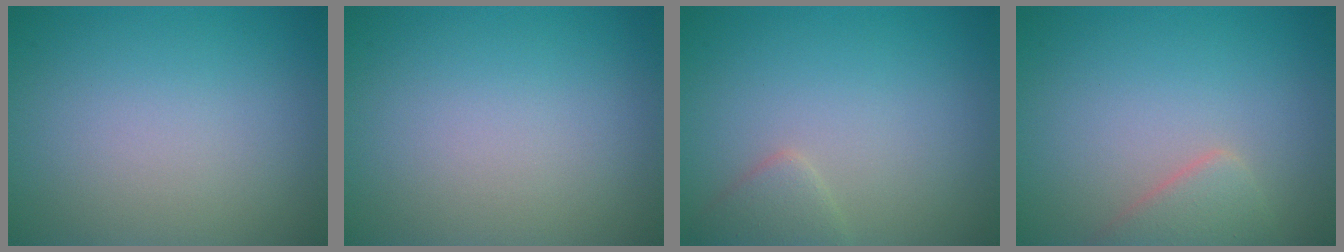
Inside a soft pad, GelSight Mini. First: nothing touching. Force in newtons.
{"total": 0.0}
{"total": 1.6, "press": 1.6, "slide": 0.1}
{"total": 2.4, "press": 2.4, "slide": 0.2}